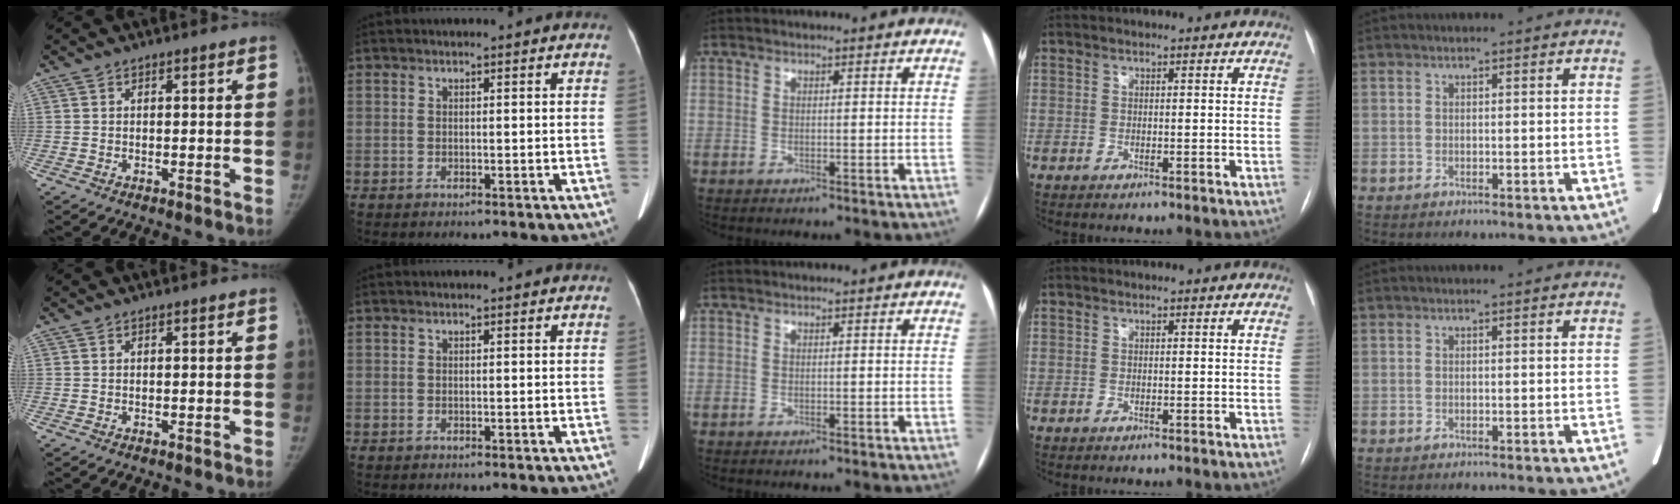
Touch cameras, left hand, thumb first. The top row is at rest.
{}